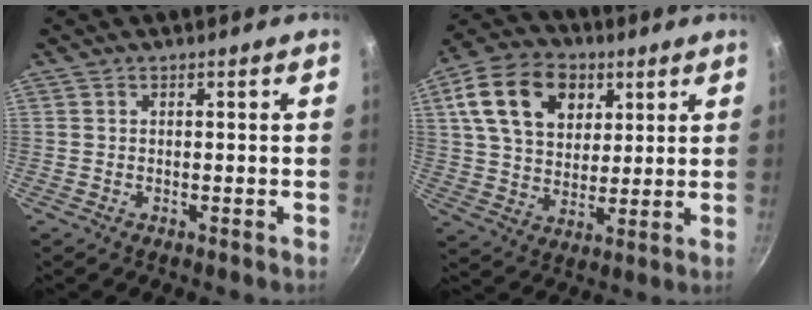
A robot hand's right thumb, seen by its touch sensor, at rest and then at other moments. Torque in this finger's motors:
{"motor_torque": [-0.78, 1.41, 0.98, 0.09, 0.13]}